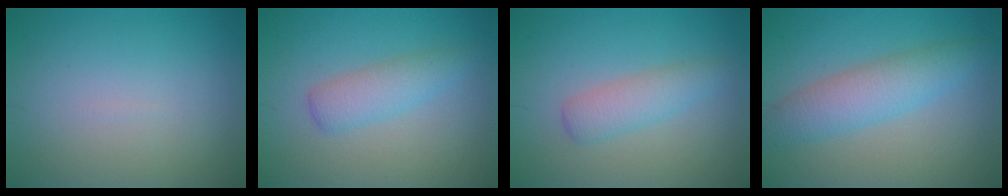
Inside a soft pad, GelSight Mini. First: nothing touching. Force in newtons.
{"total": 2.8, "press": 2.8, "slide": 0.0}
{"total": 2.6, "press": 2.6, "slide": 0.0}
{"total": 4.5, "press": 4.5, "slide": 0.1}